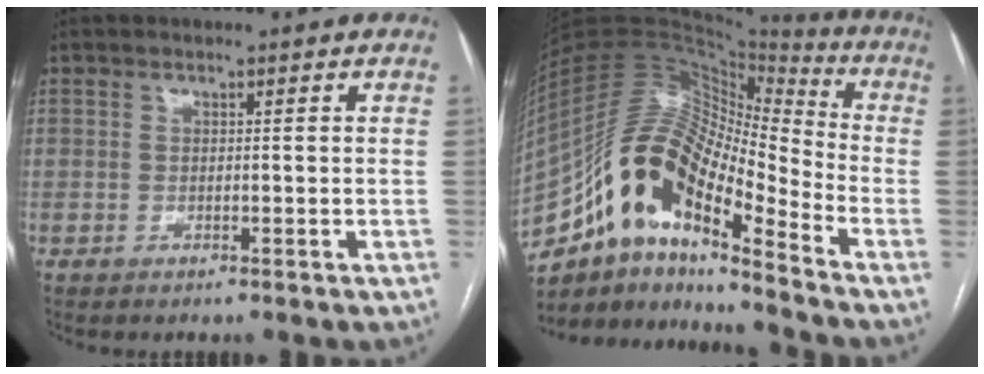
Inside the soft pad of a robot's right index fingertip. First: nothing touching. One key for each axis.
{"total": 18.9, "fx": -11.1, "fy": 5.5, "fz": 14.2, "tx": -0.272, "ty": 0.033, "tz": -0.191}